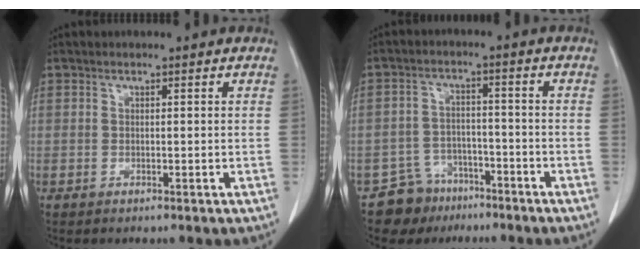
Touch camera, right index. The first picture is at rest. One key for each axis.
{"total": 6.6, "fx": -4.9, "fy": 4.4, "fz": -0.2, "tx": 0.009, "ty": 0.017, "tz": -0.082}